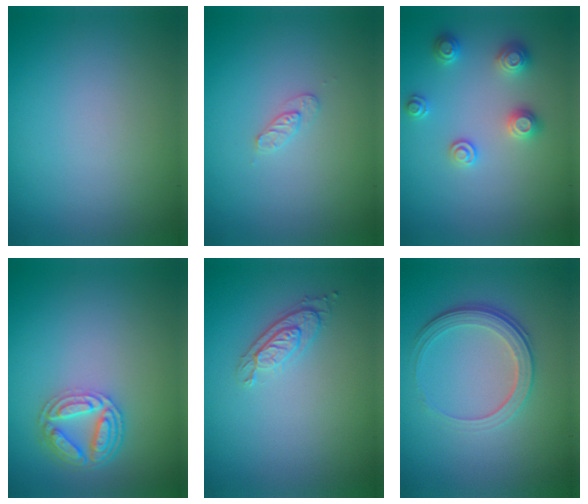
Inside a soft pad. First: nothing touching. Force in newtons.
{"total": 1.1, "press": 1.1, "slide": 0.2}
{"total": 2.6, "press": 2.6, "slide": 0.1}
{"total": 4.3, "press": 3.4, "slide": 2.6}
{"total": 2.1, "press": 1.8, "slide": 1.1}
{"total": 3.8, "press": 2.8, "slide": 2.6}